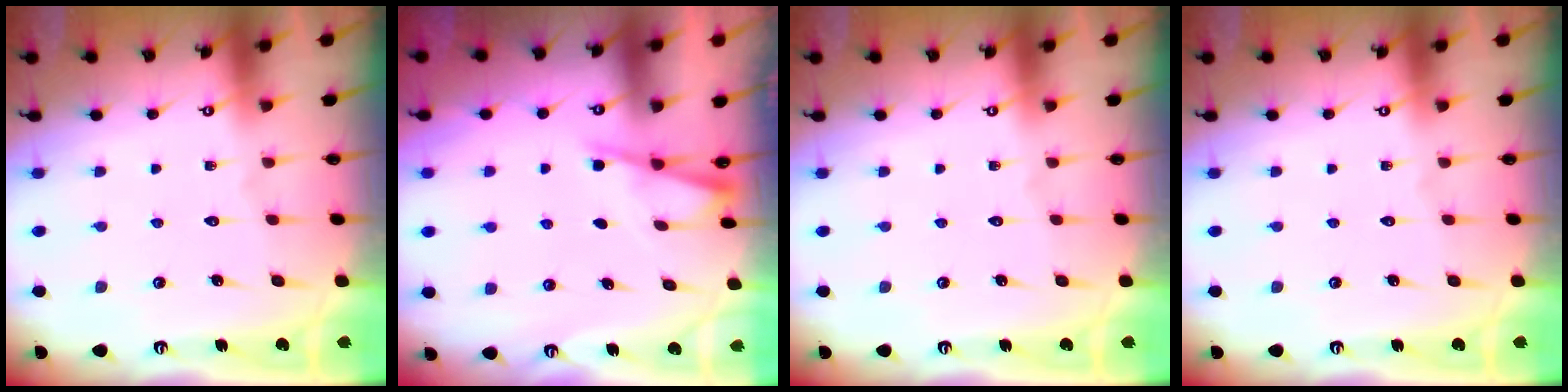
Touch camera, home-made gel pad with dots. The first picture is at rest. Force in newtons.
{"total": 1.6, "press": 1.6, "slide": 0.2}
{"total": 0.0}
{"total": 0.0}